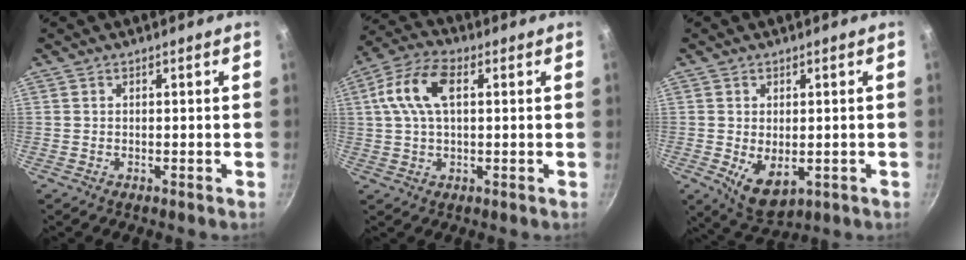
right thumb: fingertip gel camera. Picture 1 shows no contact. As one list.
[{"total": 10.3, "force": [2.5, 5.4, 8.5], "torque": [-0.178, 0.024, 0.042]}, {"total": 7.1, "force": [-1.5, 4.2, 5.6], "torque": [-0.086, -0.013, -0.009]}]